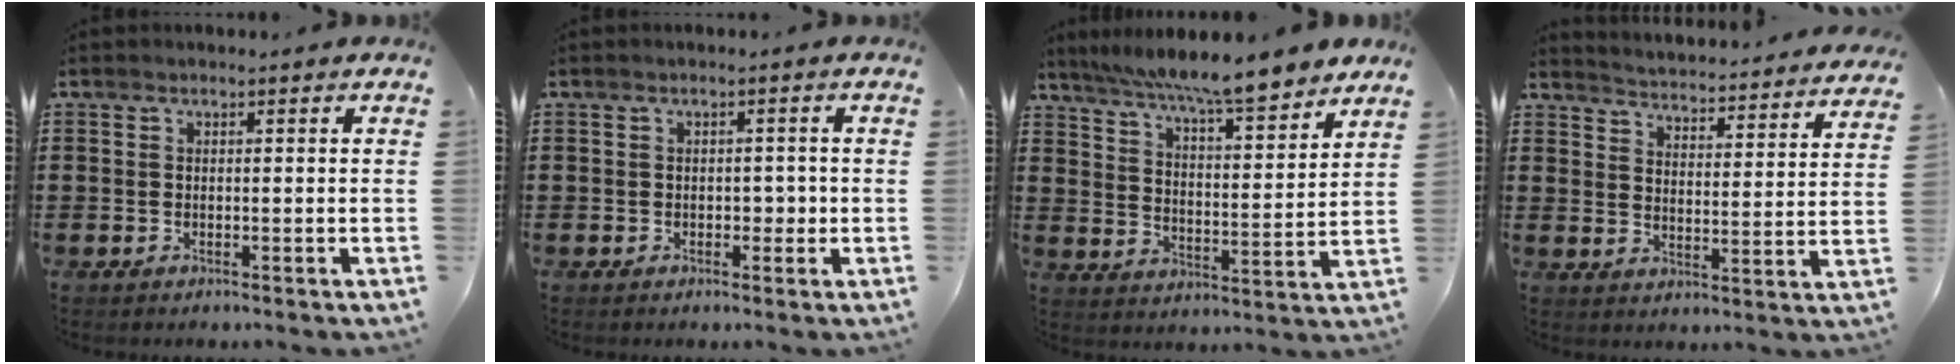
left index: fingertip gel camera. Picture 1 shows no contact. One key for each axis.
{"total": 1.9, "fx": -0.3, "fy": 1.2, "fz": 1.4, "tx": -0.029, "ty": 0.006, "tz": -0.008}
{"total": 8.2, "fx": 7.4, "fy": -0.1, "fz": 3.5, "tx": -0.086, "ty": -0.045, "tz": 0.126}
{"total": 3.4, "fx": 3.4, "fy": -0.7, "fz": -0.1, "tx": -0.023, "ty": -0.038, "tz": 0.050}